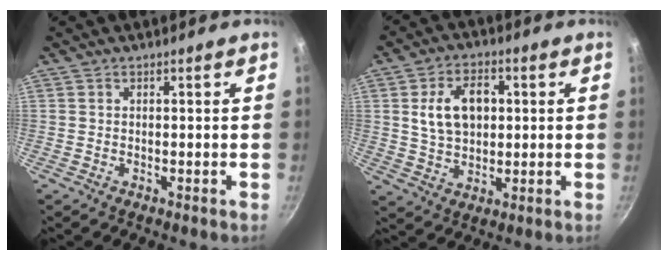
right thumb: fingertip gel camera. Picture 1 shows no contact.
{"total": 10.6, "force": [1.9, 7.2, 7.6], "torque": [-0.108, 0.004, 0.032]}